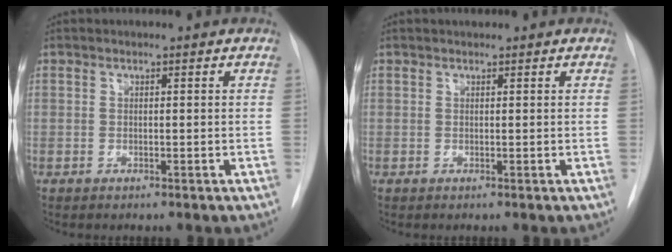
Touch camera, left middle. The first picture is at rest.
{"total": 0.9, "force": [0.8, 0.3, 0.2], "torque": [-0.011, 0.011, 0.014]}